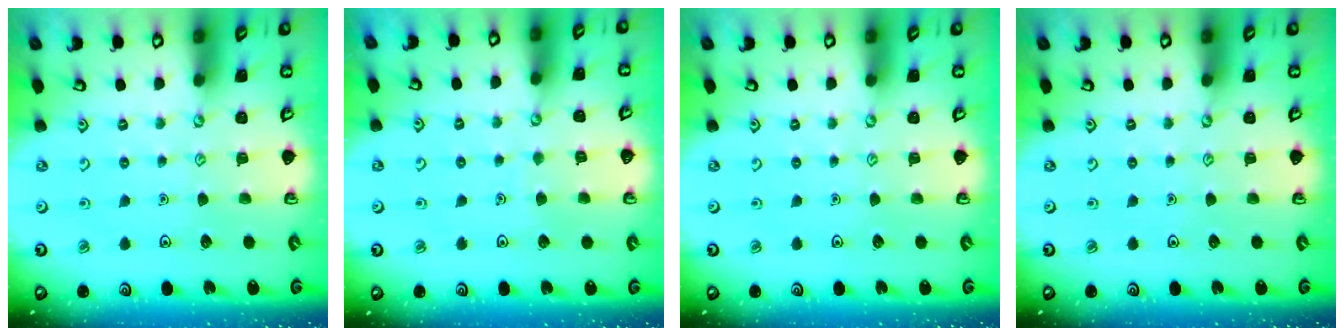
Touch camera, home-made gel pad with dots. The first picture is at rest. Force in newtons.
{"total": 2.8, "press": 2.8, "slide": 0.1}
{"total": 0.0}
{"total": 0.0}